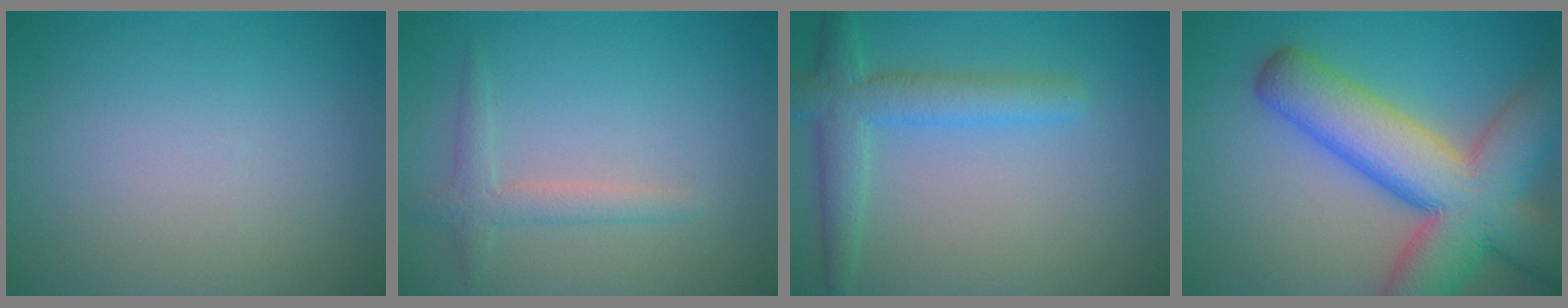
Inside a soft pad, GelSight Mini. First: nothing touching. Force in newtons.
{"total": 2.0, "press": 2.0, "slide": 0.0}
{"total": 4.1, "press": 4.1, "slide": 0.3}
{"total": 12.5, "press": 12.5, "slide": 0.6}